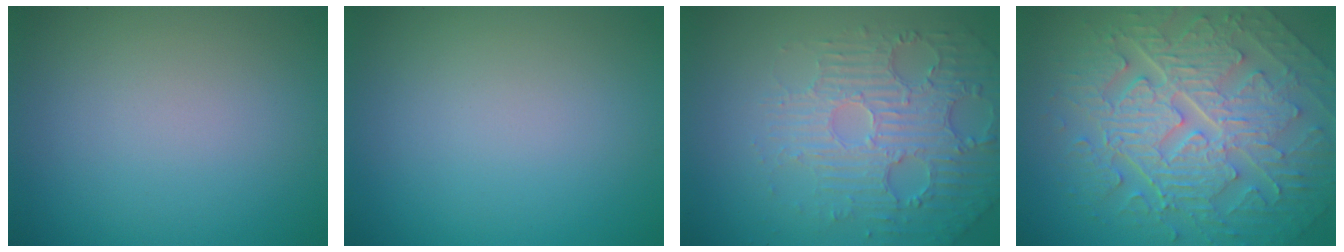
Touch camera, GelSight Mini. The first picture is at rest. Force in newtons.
{"total": 0.0}
{"total": 5.8, "press": 3.9, "slide": 4.3}
{"total": 10.2, "press": 6.8, "slide": 7.5}